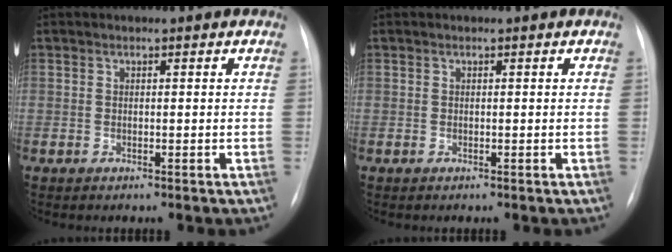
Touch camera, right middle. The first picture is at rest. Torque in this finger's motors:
{"motor_torque": [0.00, 0.00, -0.01, 0.00]}